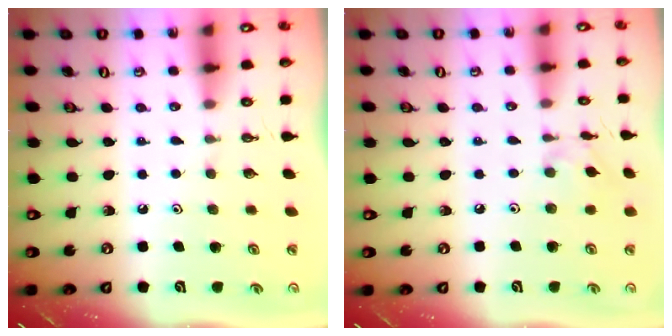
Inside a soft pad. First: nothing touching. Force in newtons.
{"total": 4.2, "press": 4.2, "slide": 0.4}